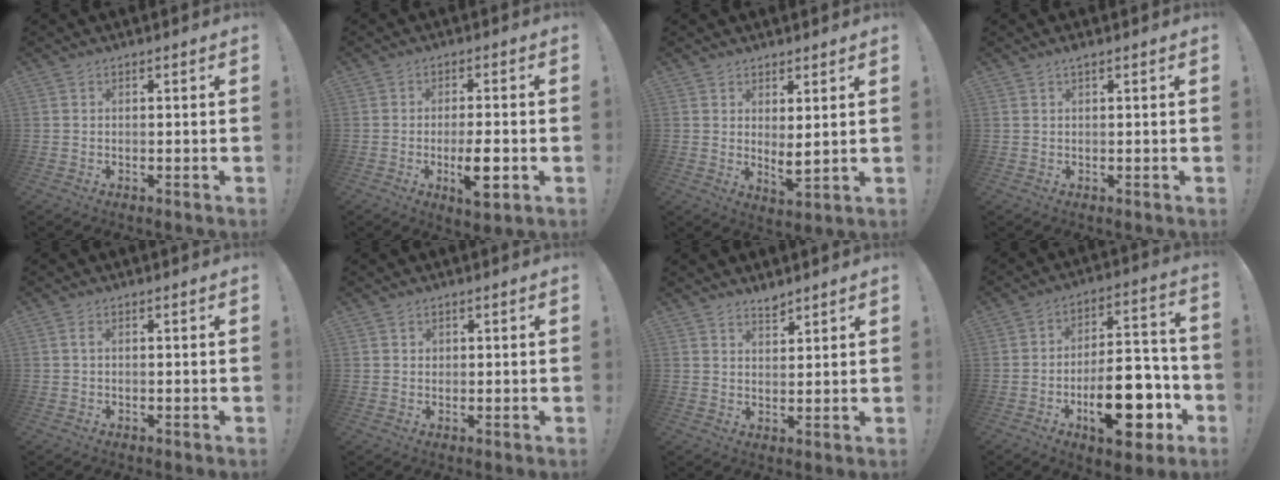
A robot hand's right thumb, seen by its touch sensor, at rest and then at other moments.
{"total": 8.2, "force": [-2.7, 1.9, 7.5], "torque": [-0.133, -0.002, -0.046]}
{"total": 4.4, "force": [2.3, 1.2, 3.5], "torque": [-0.045, -0.027, 0.044]}
{"total": 0.6, "force": [0.5, -0.3, 0.2], "torque": [-0.005, -0.001, 0.010]}
{"total": 1.0, "force": [-0.2, 0.6, 0.8], "torque": [-0.018, 0.005, -0.004]}
{"total": 1.0, "force": [0.4, 1.0, 0.0], "torque": [0.007, 0.000, 0.005]}
{"total": 3.3, "force": [3.1, 1.1, 0.6], "torque": [0.006, -0.028, 0.055]}
{"total": 22.4, "force": [-8.4, 10.7, 17.8], "torque": [-0.249, 0.061, -0.117]}